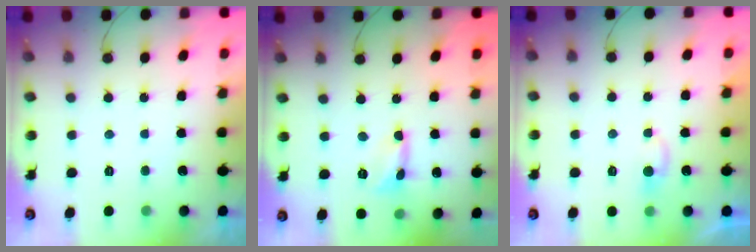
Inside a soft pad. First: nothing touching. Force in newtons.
{"total": 2.4, "press": 2.4, "slide": 0.2}
{"total": 3.7, "press": 3.6, "slide": 0.5}